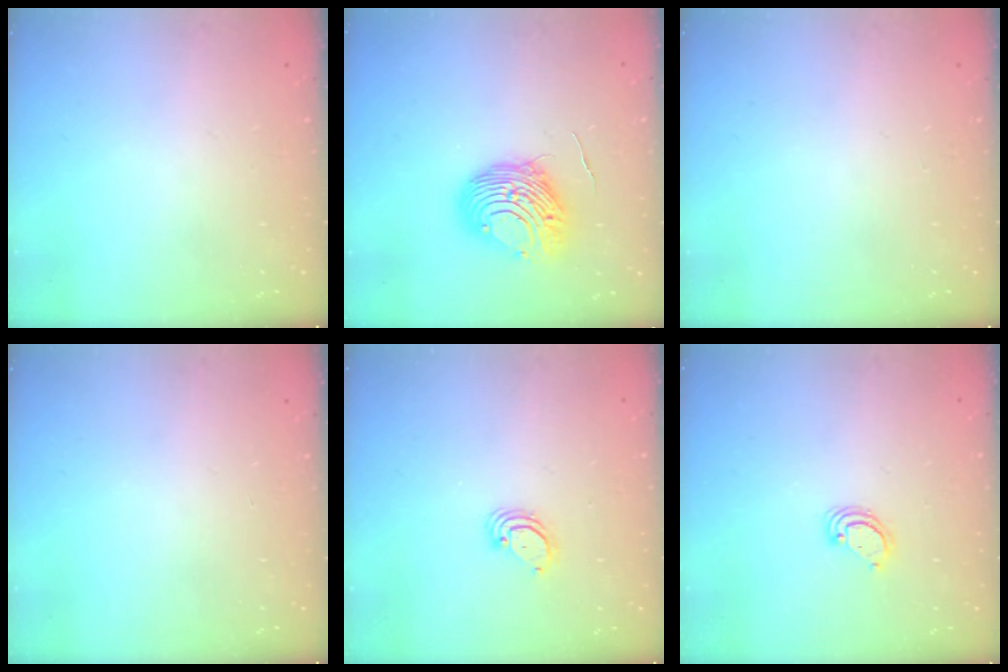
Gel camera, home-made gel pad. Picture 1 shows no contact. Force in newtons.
{"total": 10.4, "press": 10.3, "slide": 1.0}
{"total": 0.0}
{"total": 0.0}
{"total": 3.8, "press": 3.8, "slide": 0.3}
{"total": 4.1, "press": 4.1, "slide": 0.2}